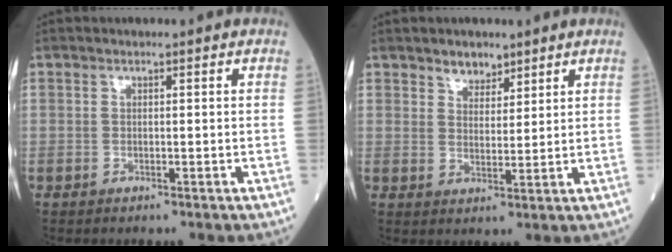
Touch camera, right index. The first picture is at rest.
{"total": 3.0, "force": [2.5, 1.2, 1.1], "torque": [-0.020, -0.002, 0.044]}